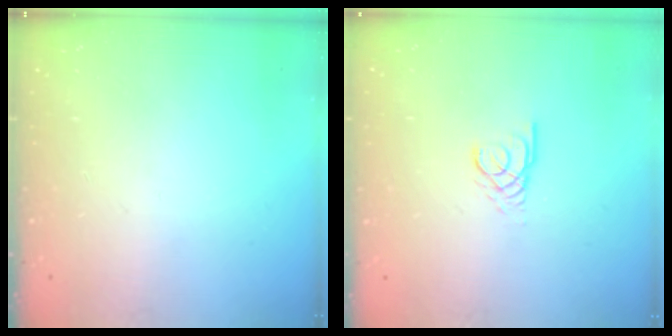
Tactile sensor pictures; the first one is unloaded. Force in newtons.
{"total": 2.6, "press": 2.6, "slide": 0.1}